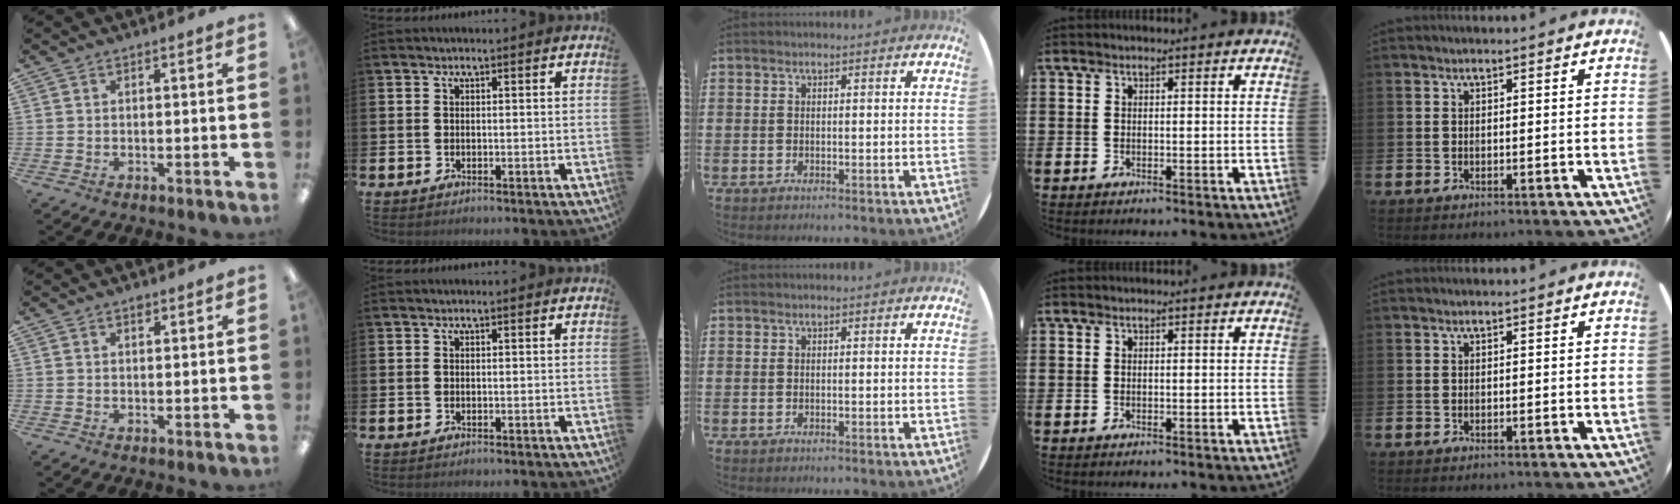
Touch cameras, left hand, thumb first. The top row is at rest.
{"thumb": {"total": 1.2, "force": [0.9, 0.5, 0.6], "torque": [-0.005, -0.002, 0.015]}}